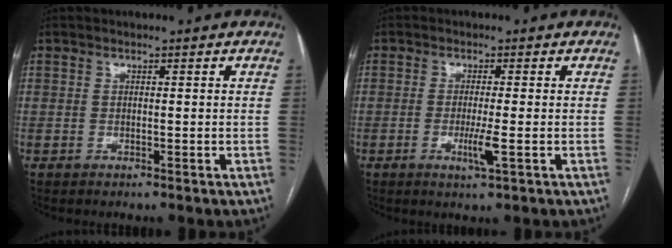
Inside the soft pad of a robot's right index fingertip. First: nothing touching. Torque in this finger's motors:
{"motor_torque": [0.55, 0.16, 0.37, 0.07]}